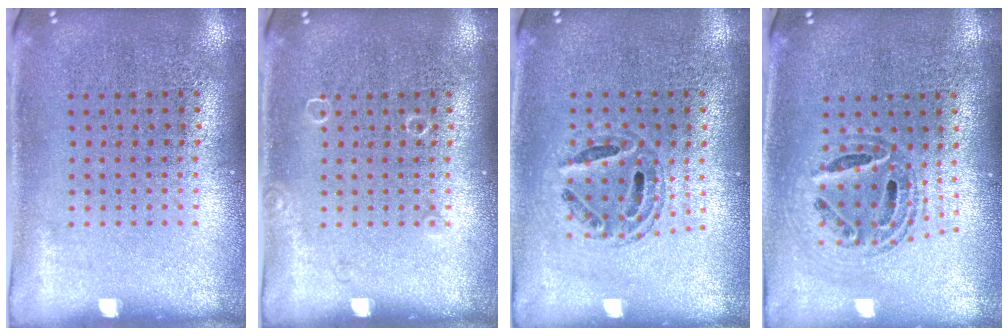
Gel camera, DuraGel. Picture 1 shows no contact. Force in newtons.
{"total": 0.5, "press": 0.5, "slide": 0.1}
{"total": 0.8, "press": 0.8, "slide": 0.2}
{"total": 0.8, "press": 0.8, "slide": 0.1}